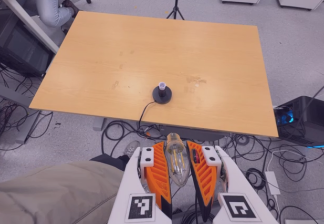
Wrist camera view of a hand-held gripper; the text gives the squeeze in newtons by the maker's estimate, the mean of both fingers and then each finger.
{"total": 19.6, "left": 21.3, "right": 17.9}